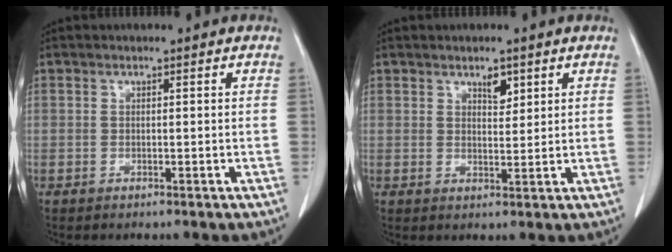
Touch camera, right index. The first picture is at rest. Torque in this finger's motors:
{"motor_torque": [0.07, 0.06, 0.01, 0.02]}